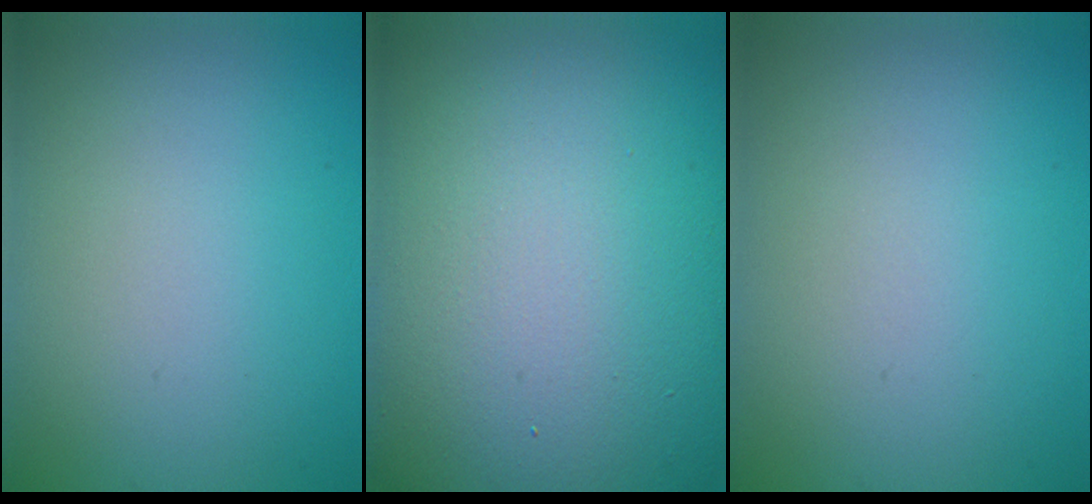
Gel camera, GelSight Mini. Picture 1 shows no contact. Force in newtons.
{"total": 25.1, "press": 25.1, "slide": 1.4}
{"total": 0.0}